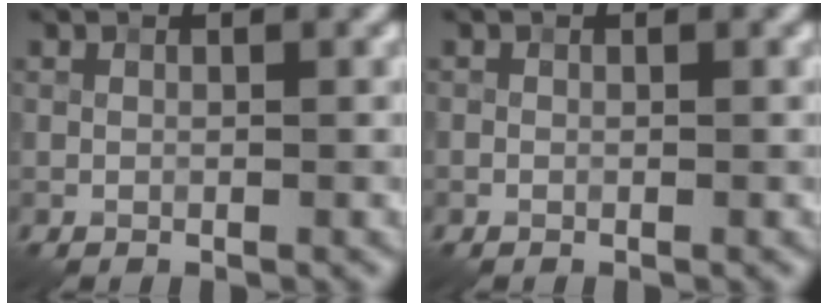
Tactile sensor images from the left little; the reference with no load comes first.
{"total": 0.0}